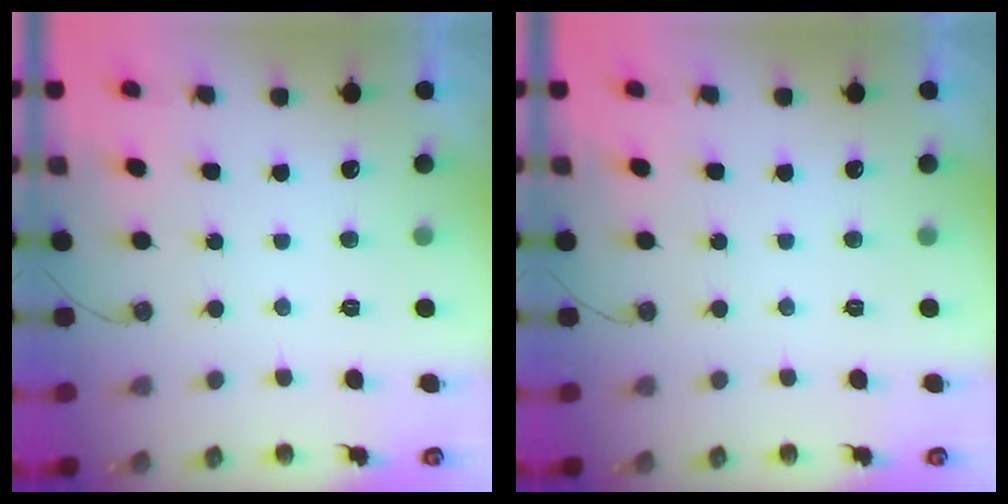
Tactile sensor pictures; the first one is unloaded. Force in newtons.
{"total": 0.0}